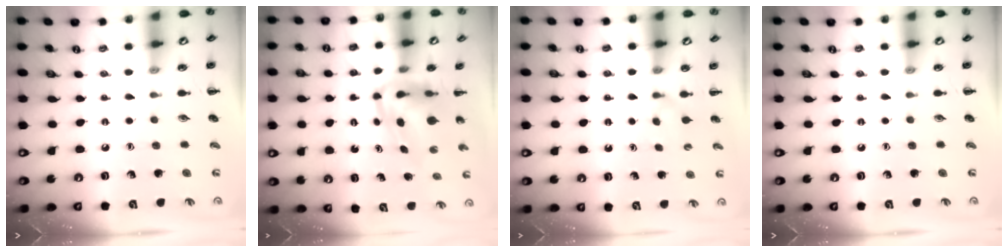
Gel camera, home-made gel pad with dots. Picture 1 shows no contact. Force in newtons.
{"total": 5.0, "press": 4.8, "slide": 1.3}
{"total": 2.4, "press": 2.1, "slide": 1.0}
{"total": 0.0}